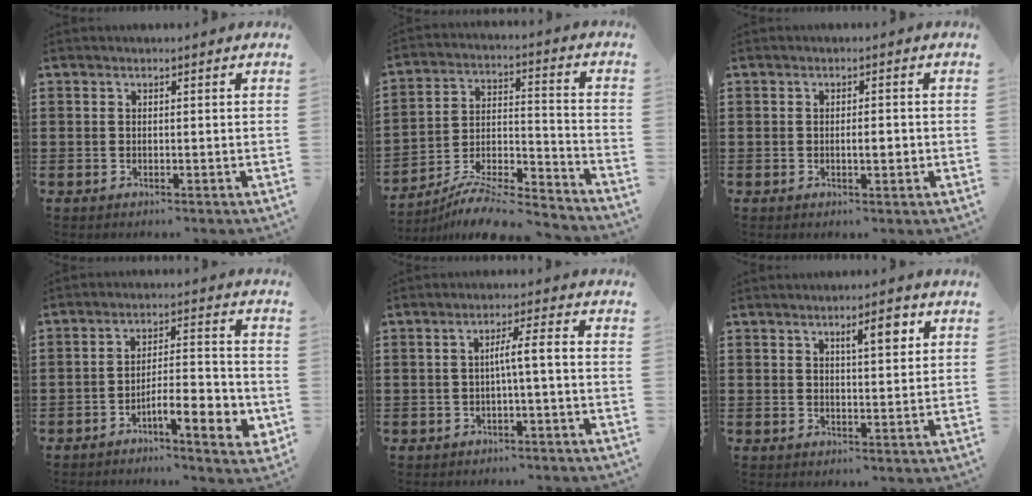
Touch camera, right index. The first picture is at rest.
{"total": 8.9, "force": [-8.1, 1.4, 3.3], "torque": [-0.057, 0.013, -0.161]}
{"total": 1.4, "force": [-0.3, 0.5, 1.3], "torque": [-0.025, 0.000, -0.004]}
{"total": 6.8, "force": [-3.6, 1.6, 5.6], "torque": [-0.082, 0.001, -0.064]}
{"total": 3.7, "force": [-0.9, 0.0, 3.6], "torque": [-0.067, 0.000, -0.021]}
{"total": 4.2, "force": [1.9, 1.2, 3.6], "torque": [-0.051, -0.001, 0.025]}